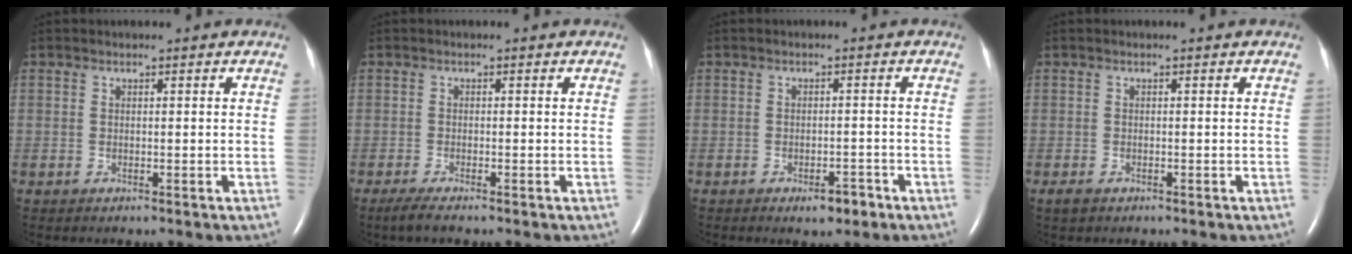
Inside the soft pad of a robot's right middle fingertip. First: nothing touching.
{"total": 2.3, "force": [-1.7, 0.1, 1.5], "torque": [-0.042, -0.010, -0.034]}
{"total": 3.0, "force": [-1.9, 1.3, 2.0], "torque": [-0.027, 0.001, -0.021]}
{"total": 1.2, "force": [-0.7, 0.6, 0.6], "torque": [-0.018, -0.002, -0.009]}